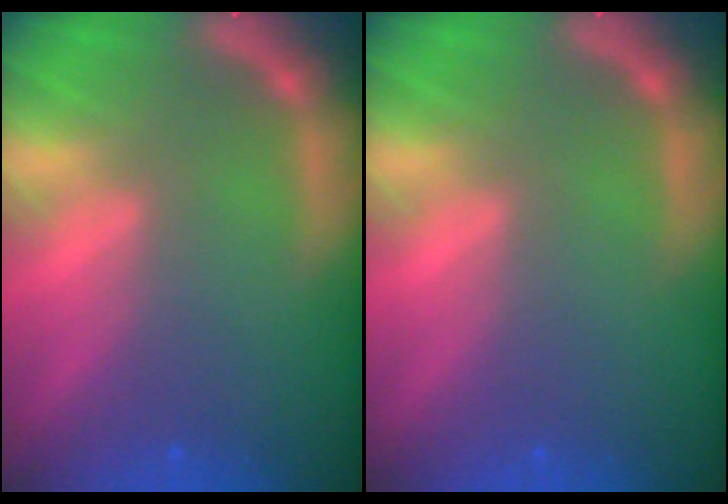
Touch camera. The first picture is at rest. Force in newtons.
{"total": 0.0}